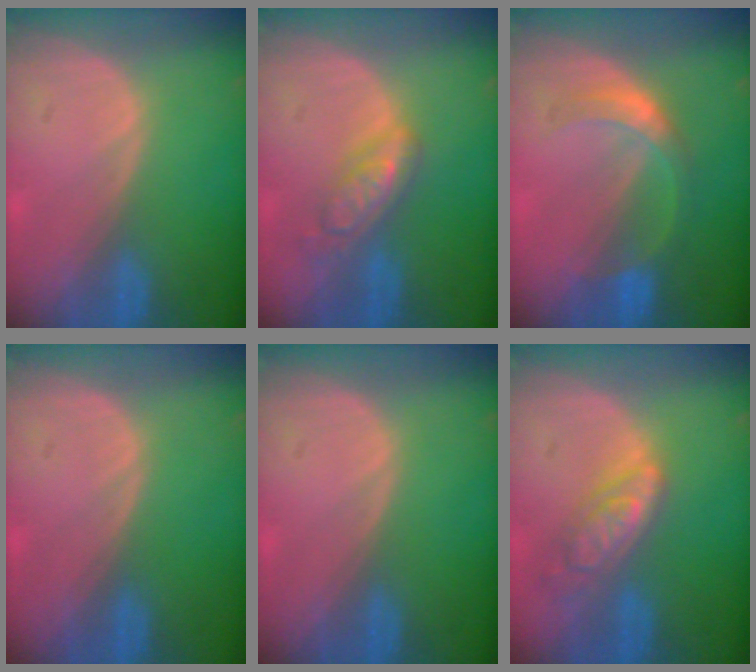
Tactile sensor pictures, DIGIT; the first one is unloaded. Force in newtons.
{"total": 5.7, "press": 5.0, "slide": 2.8}
{"total": 5.4, "press": 5.0, "slide": 2.2}
{"total": 0.0}
{"total": 0.0}
{"total": 6.4, "press": 5.6, "slide": 3.1}